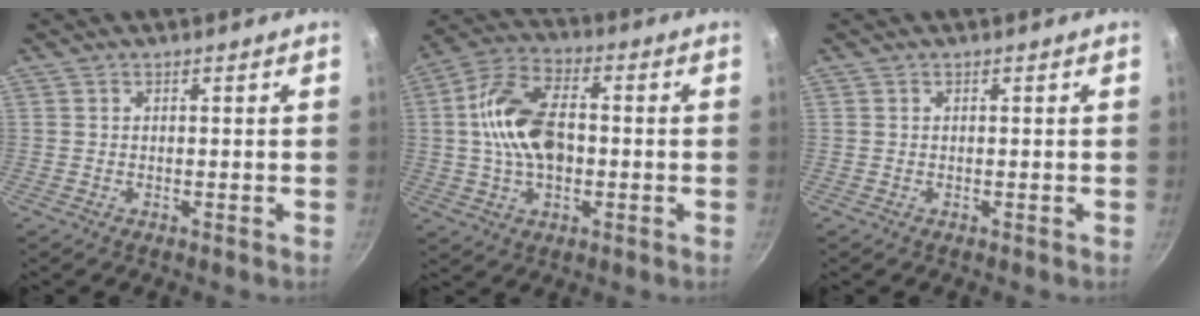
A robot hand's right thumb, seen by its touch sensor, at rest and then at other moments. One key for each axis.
{"total": 14.3, "fx": 0.0, "fy": 8.6, "fz": 11.5, "tx": -0.201, "ty": 0.029, "tz": -0.015}
{"total": 0.0}